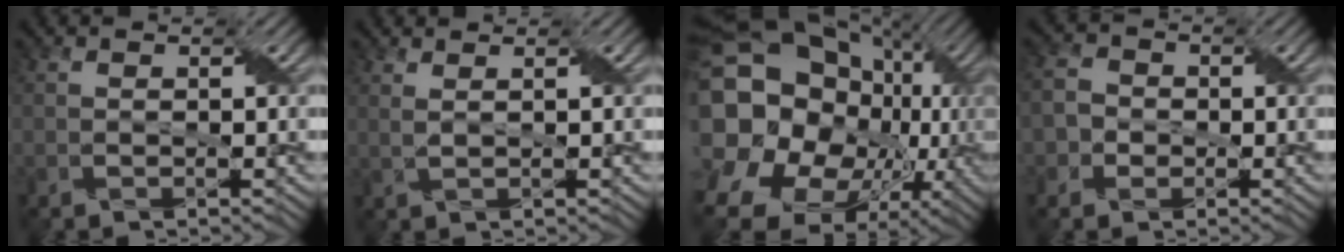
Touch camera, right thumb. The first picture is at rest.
{"total": 1.7, "force": [1.2, 0.4, 1.2], "torque": [-0.021, -0.004, 0.015]}
{"total": 24.2, "force": [-1.4, 21.0, 12.0], "torque": [-0.277, 0.006, -0.044]}
{"total": 3.2, "force": [-0.7, 3.0, 1.0], "torque": [-0.023, 0.003, -0.022]}